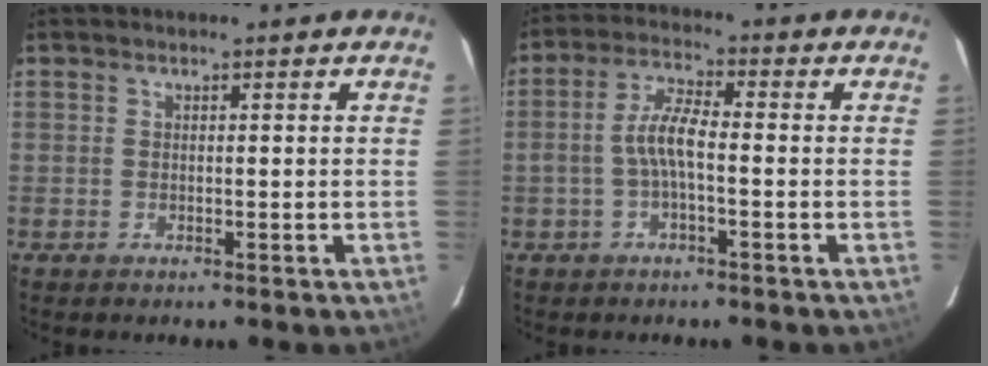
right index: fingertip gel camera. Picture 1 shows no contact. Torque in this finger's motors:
{"motor_torque": [0.36, -0.25, 0.49, 0.14]}